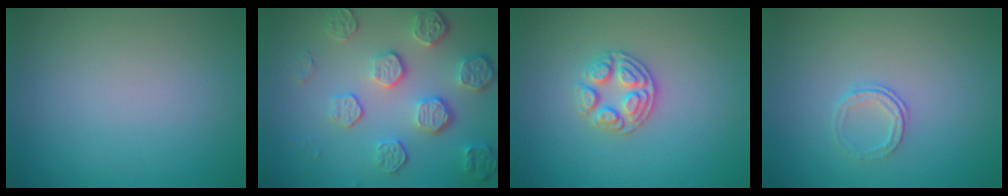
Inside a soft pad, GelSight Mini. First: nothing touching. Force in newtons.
{"total": 5.7, "press": 4.3, "slide": 3.7}
{"total": 2.9, "press": 2.7, "slide": 1.0}
{"total": 1.3, "press": 0.9, "slide": 0.9}